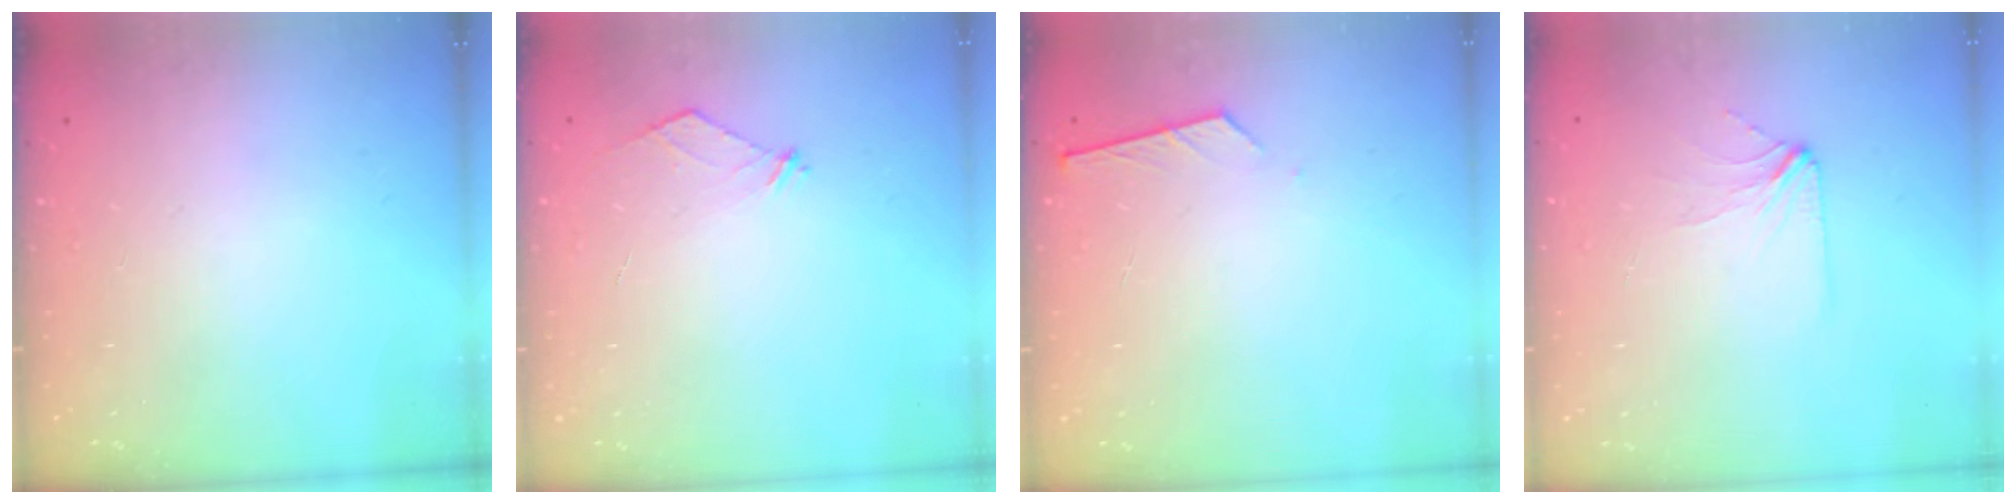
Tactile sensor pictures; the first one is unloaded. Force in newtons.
{"total": 4.1, "press": 4.1, "slide": 0.5}
{"total": 3.2, "press": 3.1, "slide": 0.3}
{"total": 2.8, "press": 2.8, "slide": 0.4}